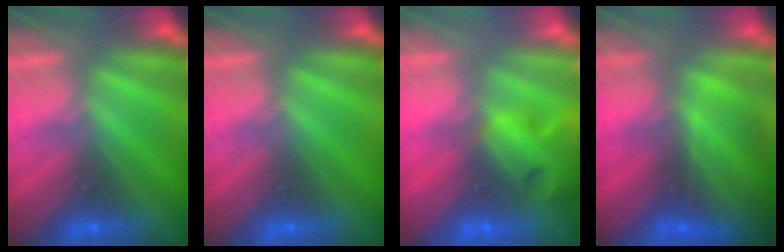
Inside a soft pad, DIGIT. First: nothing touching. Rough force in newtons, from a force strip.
{"total": 0.0}
{"total": 7.7}
{"total": 8.4}